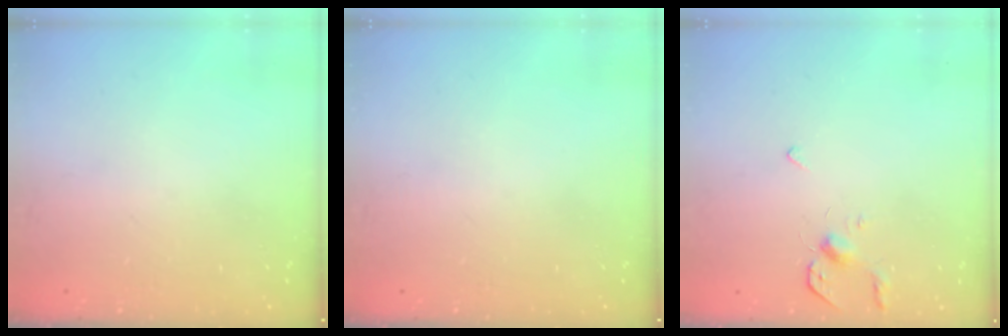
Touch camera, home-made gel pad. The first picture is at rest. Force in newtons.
{"total": 0.0}
{"total": 3.5, "press": 3.4, "slide": 0.7}